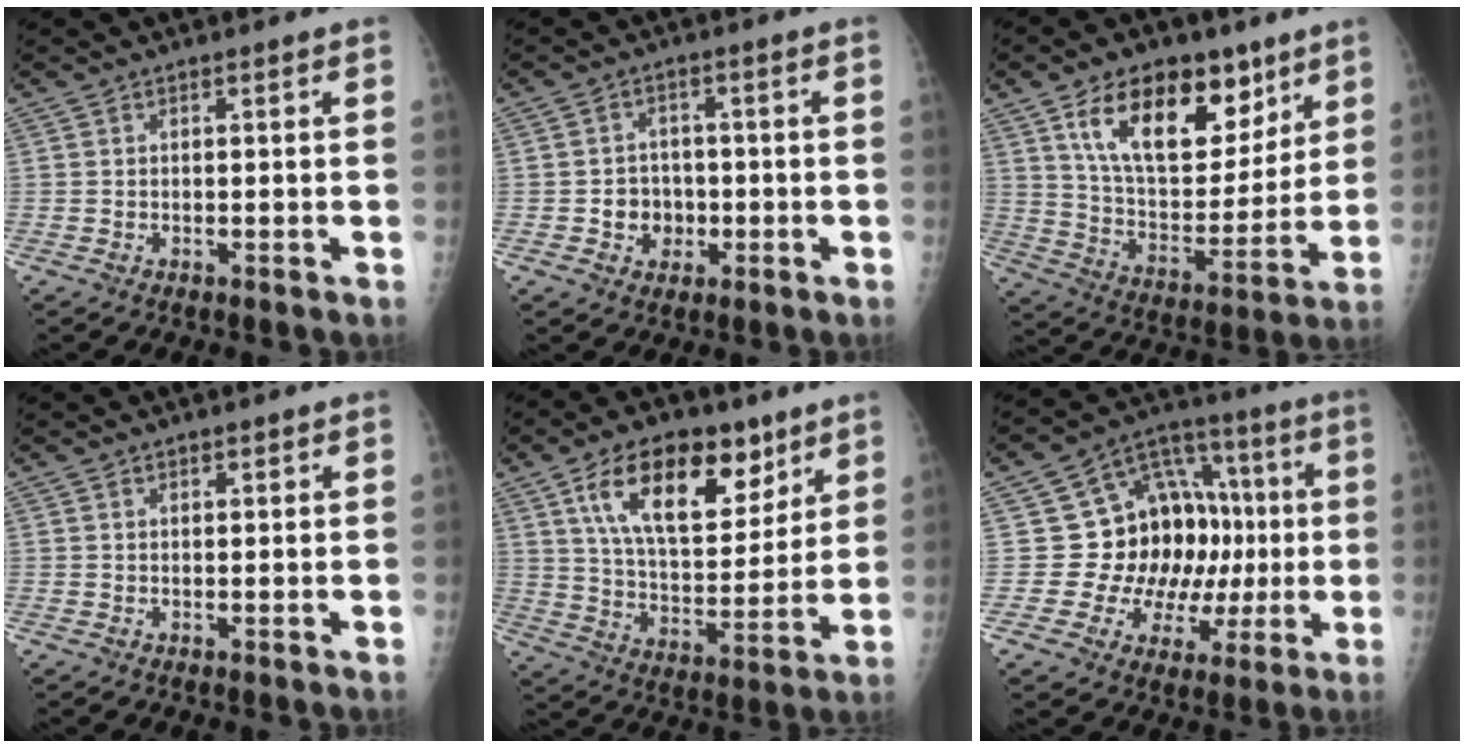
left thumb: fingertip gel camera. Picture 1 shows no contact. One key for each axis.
{"total": 5.3, "fx": -1.1, "fy": 4.7, "fz": 2.2, "tx": -0.005, "ty": 0.011, "tz": -0.018}
{"total": 21.4, "fx": 11.5, "fy": 11.7, "fz": 13.8, "tx": -0.176, "ty": -0.047, "tz": 0.200}
{"total": 1.1, "fx": 0.7, "fy": 0.6, "fz": 0.6, "tx": -0.004, "ty": -0.002, "tz": 0.009}
{"total": 19.8, "fx": 10.2, "fy": 10.2, "fz": 13.5, "tx": -0.177, "ty": -0.043, "tz": 0.179}
{"total": 18.1, "fx": 0.5, "fy": 14.4, "fz": 11.0, "tx": -0.081, "ty": 0.037, "tz": 0.024}